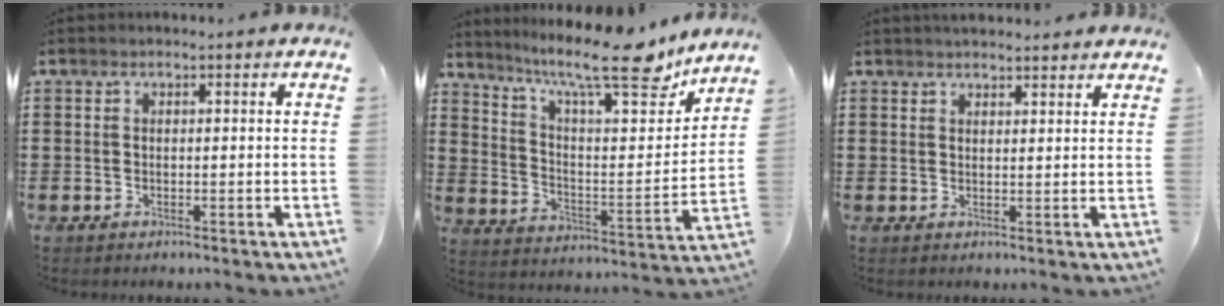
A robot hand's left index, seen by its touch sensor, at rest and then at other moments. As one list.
[{"total": 13.7, "force": [10.5, 2.3, 8.4], "torque": [-0.156, -0.062, 0.169]}, {"total": 2.1, "force": [2.1, 0.3, 0.2], "torque": [-0.007, 0.000, 0.041]}]